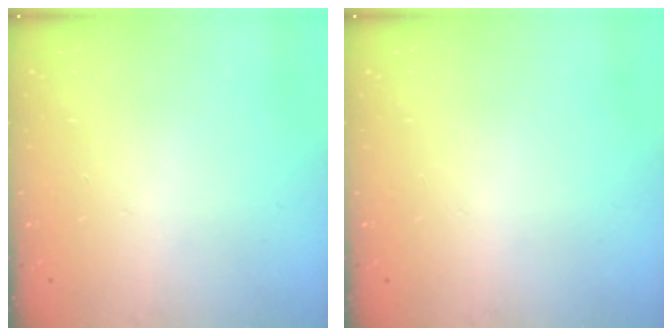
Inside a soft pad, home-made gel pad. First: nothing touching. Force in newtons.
{"total": 0.0}